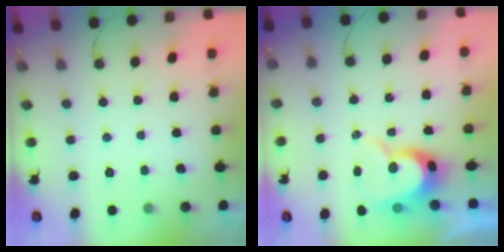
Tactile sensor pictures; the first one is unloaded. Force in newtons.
{"total": 11.6, "press": 11.5, "slide": 1.3}